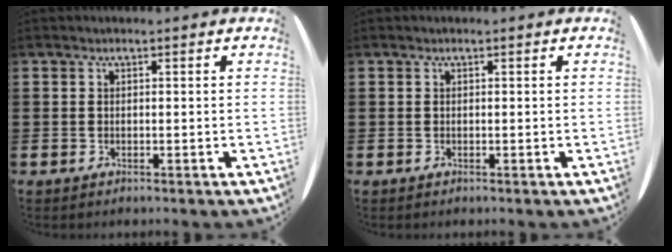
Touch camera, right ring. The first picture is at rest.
{"total": 0.0}